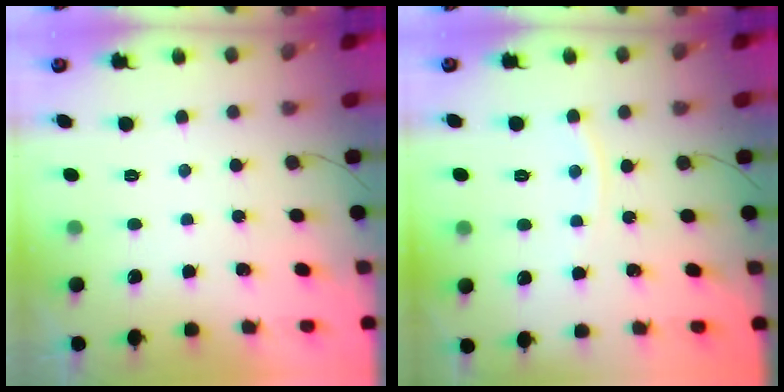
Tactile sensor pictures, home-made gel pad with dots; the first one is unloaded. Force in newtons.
{"total": 4.4, "press": 4.3, "slide": 0.5}